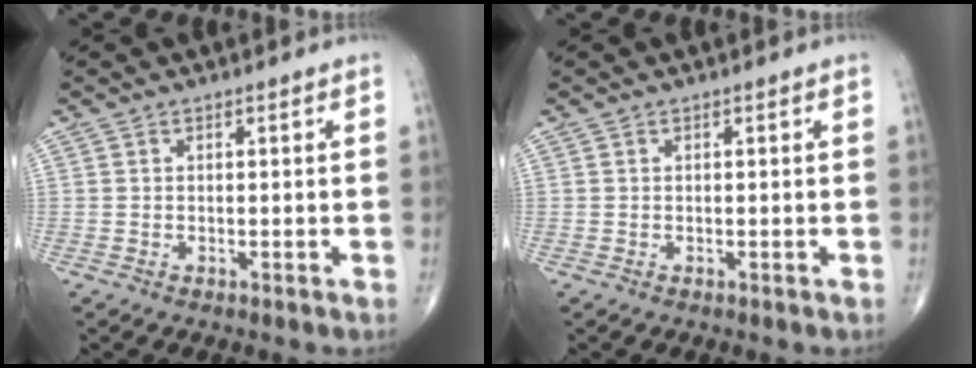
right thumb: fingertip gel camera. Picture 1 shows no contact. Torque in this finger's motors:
{"motor_torque": [-0.11, -0.05, 0.16, -0.02, -0.02]}